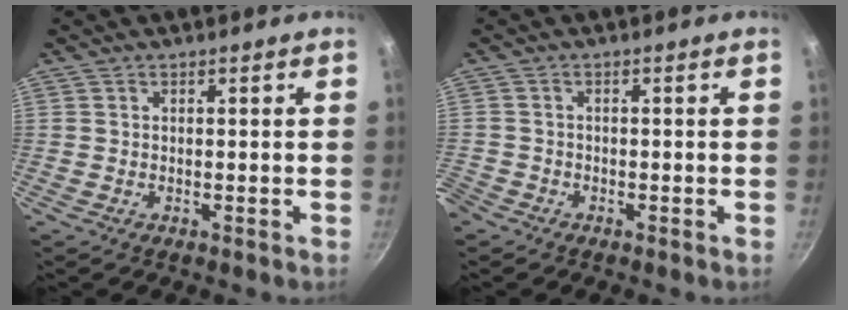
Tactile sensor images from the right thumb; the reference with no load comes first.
{"total": 3.3, "force": [-2.1, 2.4, 0.8], "torque": [-0.027, 0.014, -0.043]}